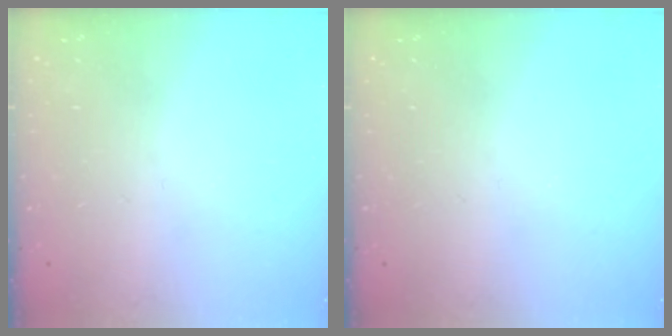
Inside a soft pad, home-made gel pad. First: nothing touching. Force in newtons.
{"total": 0.0}